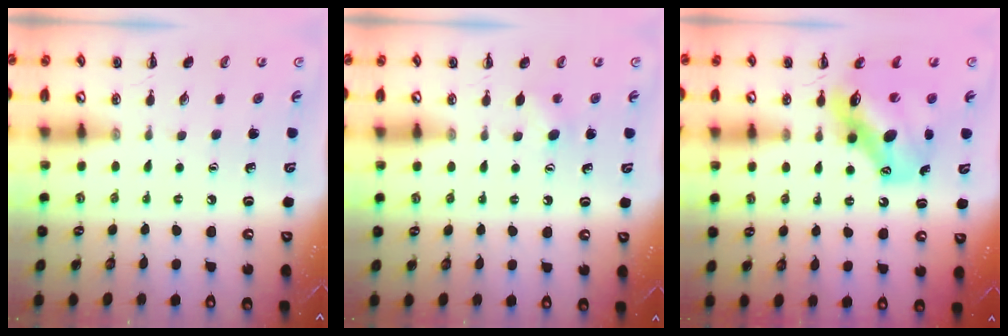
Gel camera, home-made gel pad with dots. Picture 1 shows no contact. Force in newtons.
{"total": 3.6, "press": 3.4, "slide": 1.0}
{"total": 12.2, "press": 11.6, "slide": 3.5}